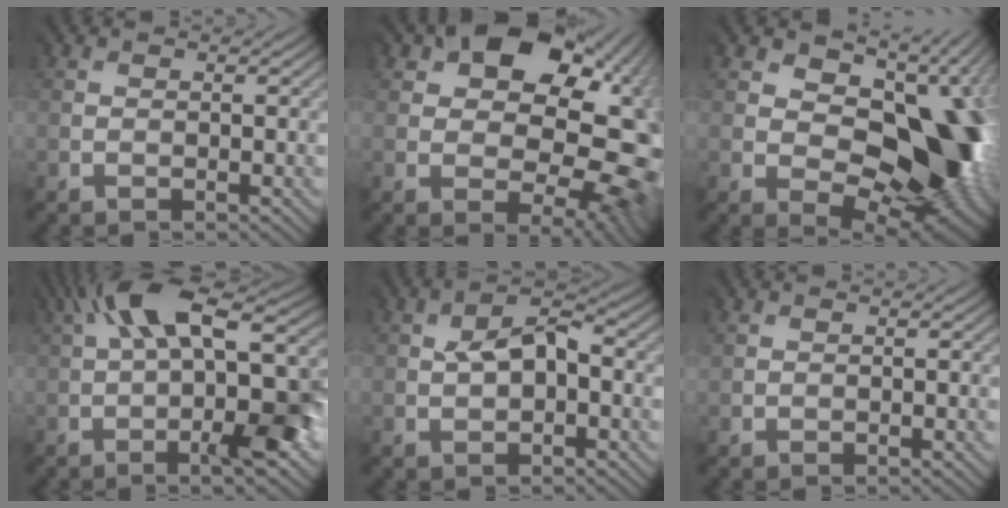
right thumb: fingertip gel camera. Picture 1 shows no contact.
{"total": 15.8, "force": [3.3, 10.7, 11.2], "torque": [-0.130, -0.006, 0.069]}
{"total": 17.4, "force": [0.1, 11.4, 13.1], "torque": [-0.126, -0.024, 0.030]}
{"total": 13.6, "force": [0.7, 4.2, 12.9], "torque": [-0.207, 0.029, 0.011]}
{"total": 4.0, "force": [0.7, 2.4, 3.1], "torque": [-0.051, 0.009, 0.011]}
{"total": 0.0}